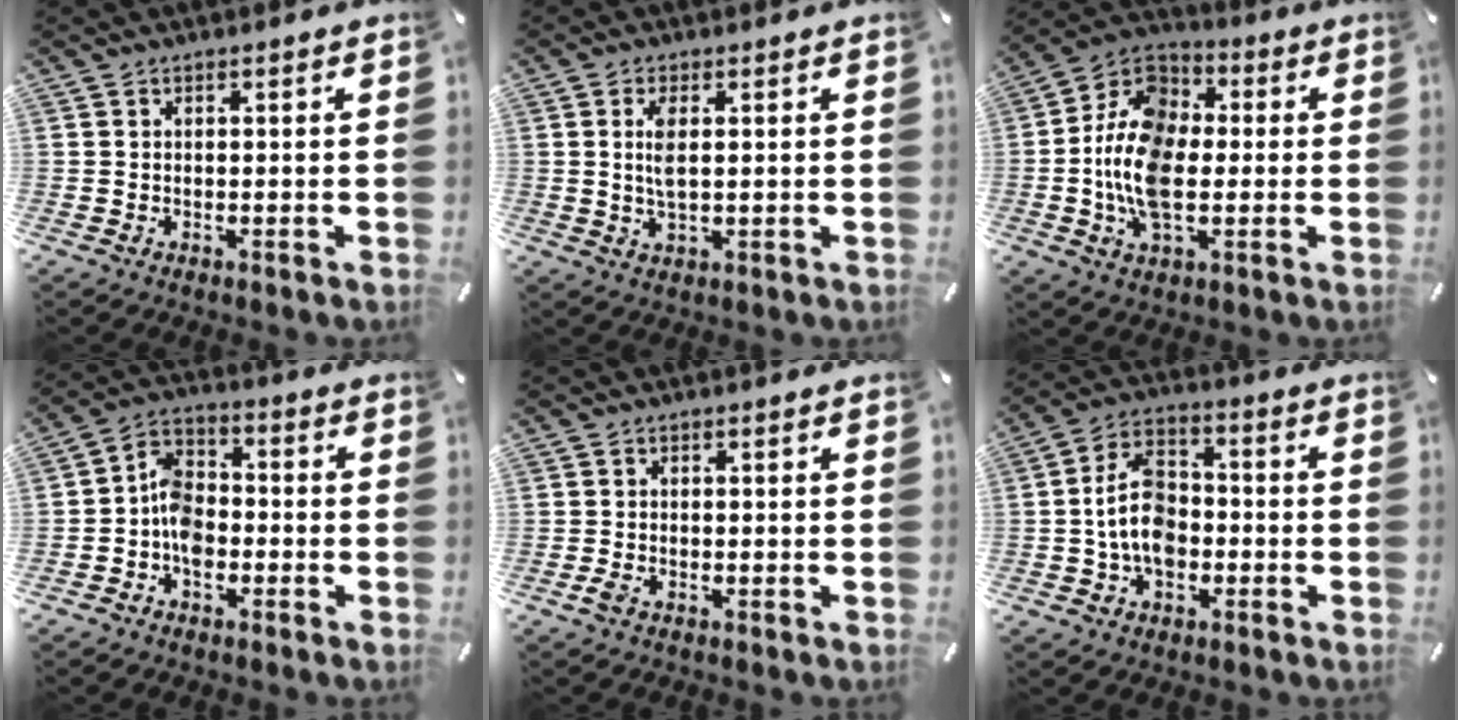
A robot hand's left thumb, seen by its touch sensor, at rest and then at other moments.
{"total": 4.6, "force": [0.8, 1.7, 4.2], "torque": [-0.102, -0.002, 0.007]}
{"total": 14.9, "force": [-2.5, 9.6, 11.1], "torque": [-0.260, 0.005, -0.051]}
{"total": 7.9, "force": [-2.8, 5.9, 4.4], "torque": [-0.094, 0.023, -0.050]}
{"total": 1.3, "force": [-0.7, 0.5, 1.0], "torque": [-0.027, -0.002, -0.016]}
{"total": 11.1, "force": [-2.0, 7.9, 7.4], "torque": [-0.153, 0.020, -0.037]}